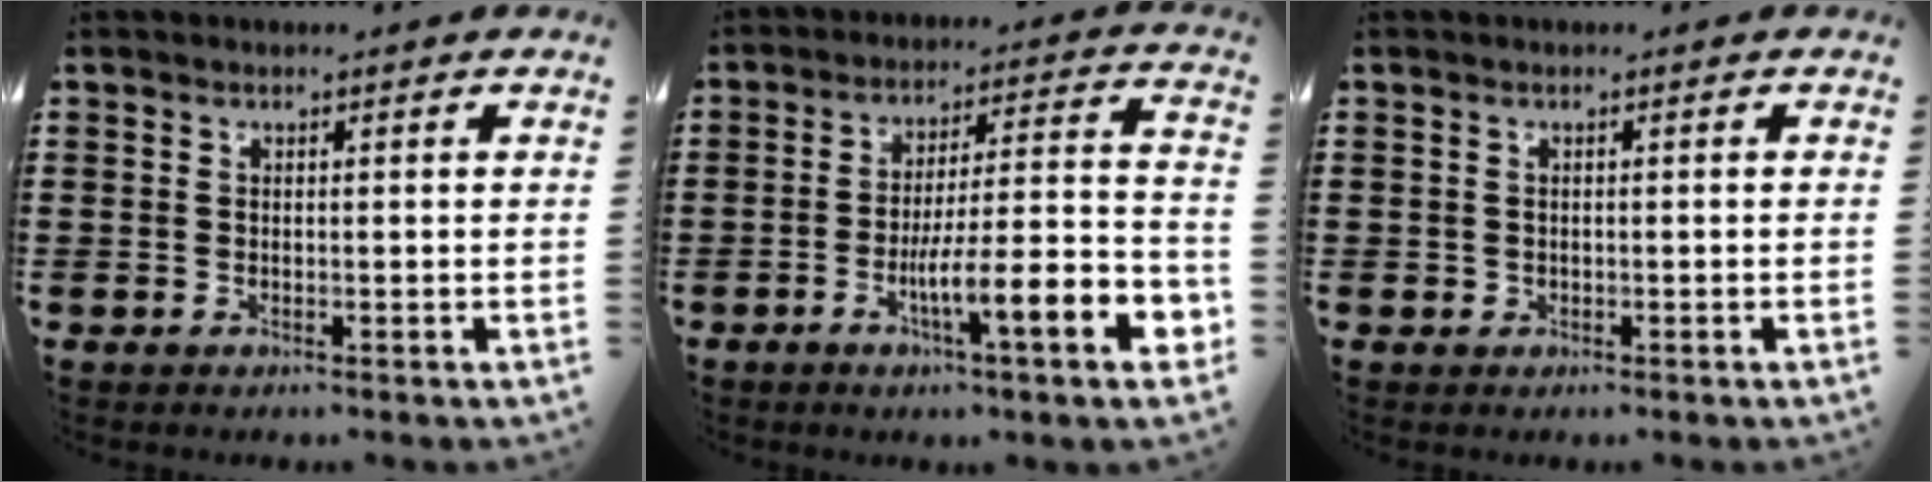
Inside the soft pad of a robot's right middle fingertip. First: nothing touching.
{"total": 10.0, "force": [-4.8, 0.7, 8.8], "torque": [-0.145, -0.020, -0.088]}
{"total": 0.5, "force": [0.0, 0.5, 0.1], "torque": [-0.003, 0.004, -0.001]}